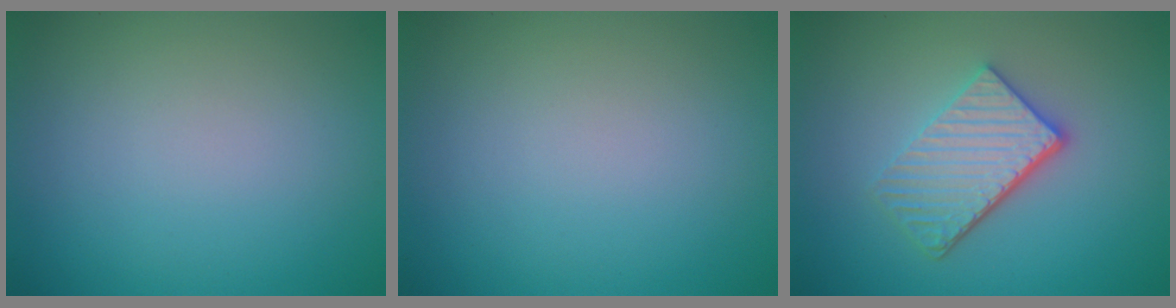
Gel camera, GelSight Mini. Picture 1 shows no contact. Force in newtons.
{"total": 0.0}
{"total": 4.6, "press": 3.5, "slide": 2.9}